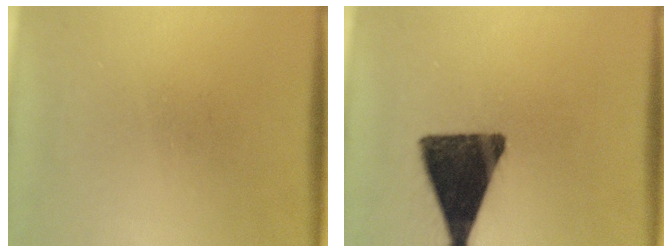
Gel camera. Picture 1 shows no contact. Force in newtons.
{"total": 14.9}